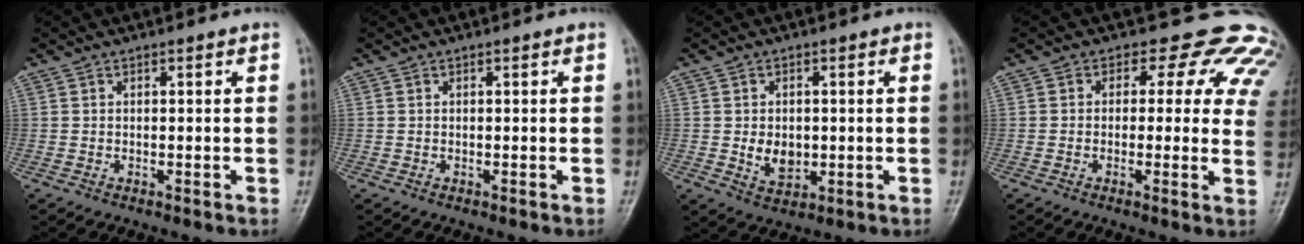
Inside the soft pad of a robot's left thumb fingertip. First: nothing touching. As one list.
[{"total": 0.0}, {"total": 5.1, "force": [-0.2, 3.8, 3.4], "torque": [-0.036, -0.005, 0.005]}, {"total": 13.7, "force": [8.4, 8.1, 7.2], "torque": [-0.028, -0.019, 0.066]}]